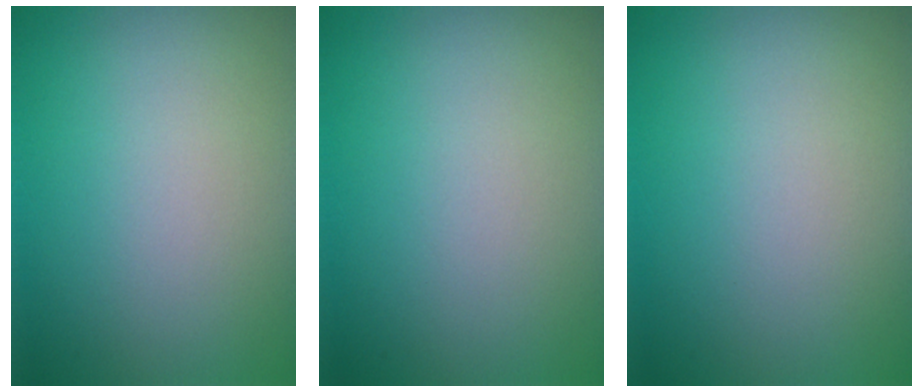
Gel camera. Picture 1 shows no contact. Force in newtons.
{"total": 0.0}
{"total": 0.0}